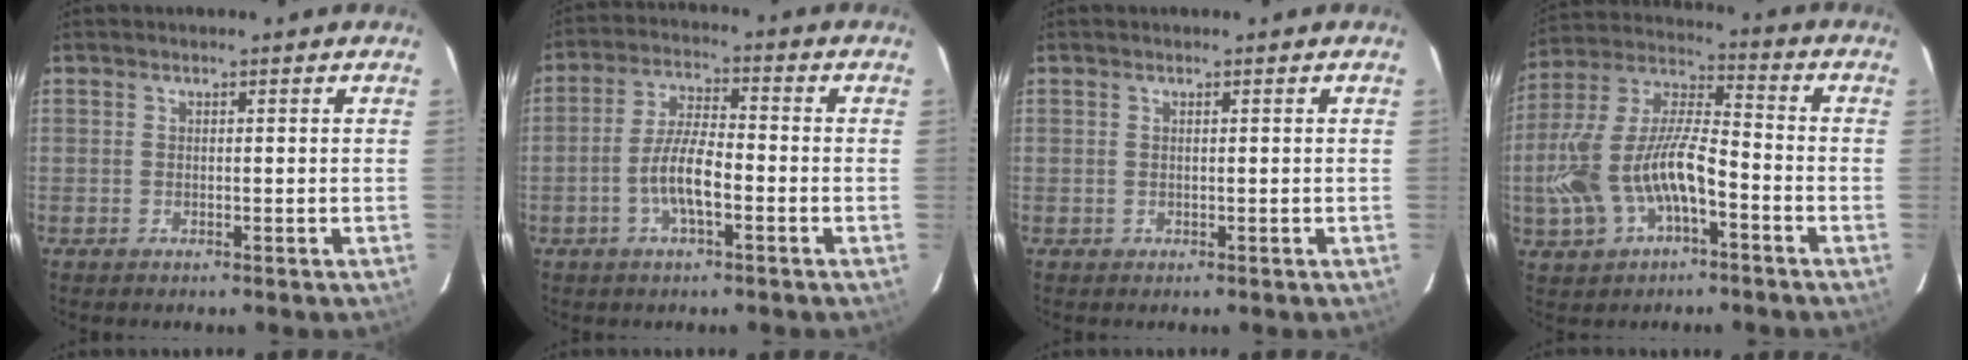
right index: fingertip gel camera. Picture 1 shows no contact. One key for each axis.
{"total": 7.3, "fx": -2.7, "fy": 1.9, "fz": 6.5, "tx": -0.132, "ty": 0.007, "tz": -0.051}
{"total": 0.0}
{"total": 16.7, "fx": -5.7, "fy": 7.5, "fz": 13.8, "tx": -0.295, "ty": 0.002, "tz": -0.102}